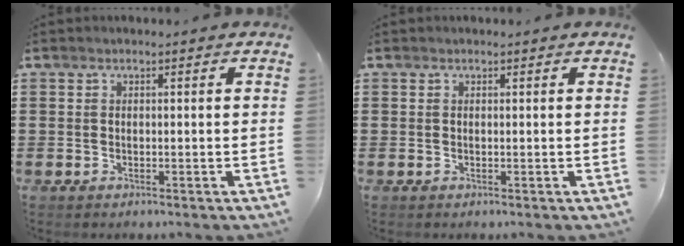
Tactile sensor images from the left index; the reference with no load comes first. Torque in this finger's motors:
{"motor_torque": [0.01, -0.02, -0.10, -0.03]}